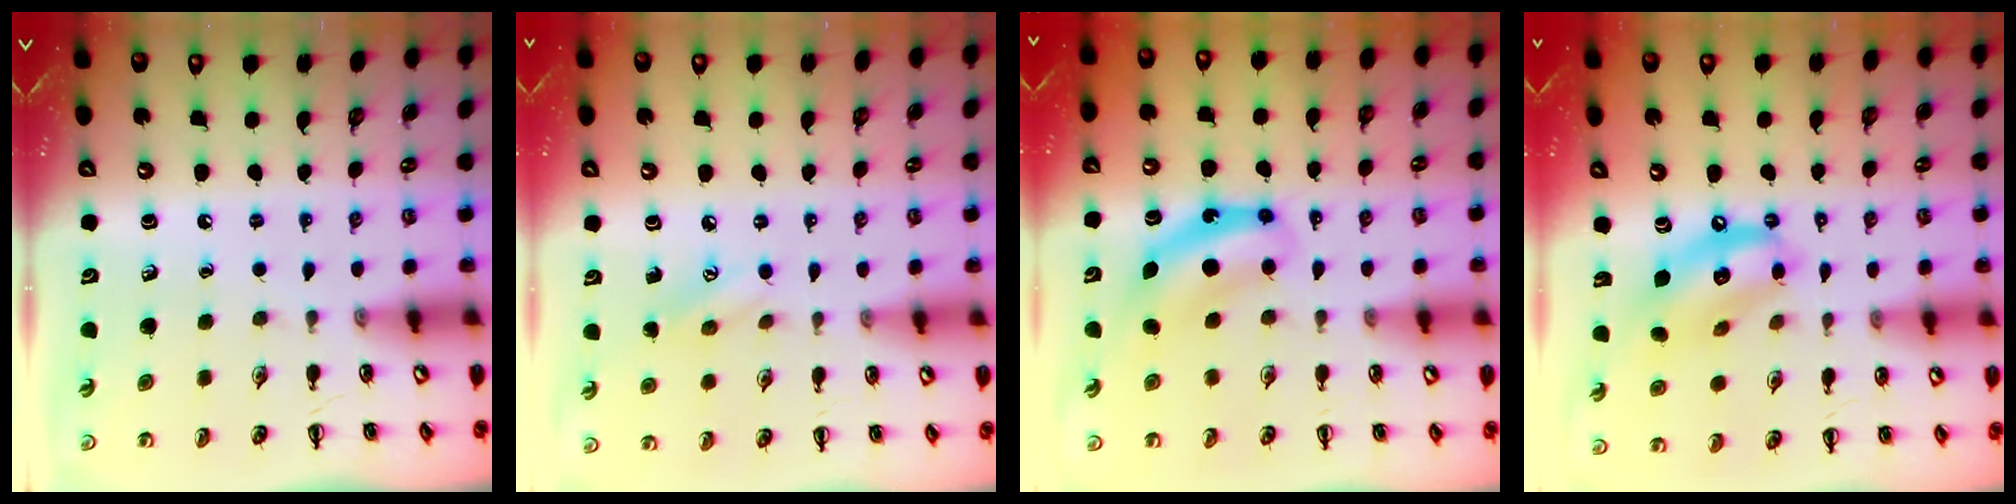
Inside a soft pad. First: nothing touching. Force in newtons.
{"total": 6.4, "press": 6.2, "slide": 1.6}
{"total": 7.4, "press": 7.4, "slide": 0.2}
{"total": 12.5, "press": 12.2, "slide": 3.0}